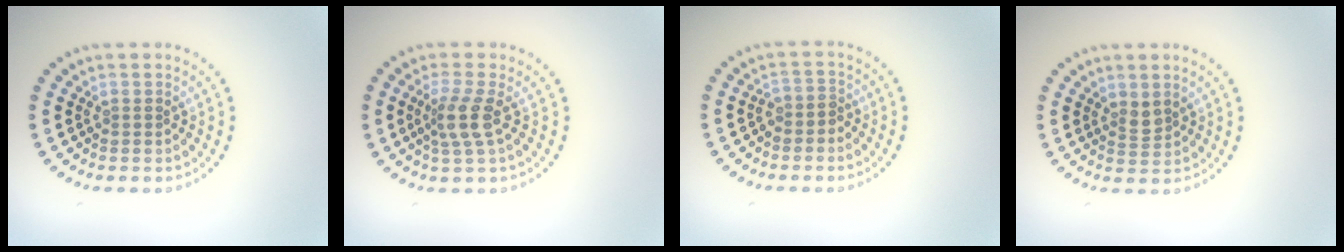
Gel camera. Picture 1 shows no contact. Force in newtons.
{"total": 2.7, "press": 2.1, "slide": 1.6}
{"total": 1.5, "press": 1.2, "slide": 0.9}
{"total": 1.5, "press": 1.2, "slide": 0.9}